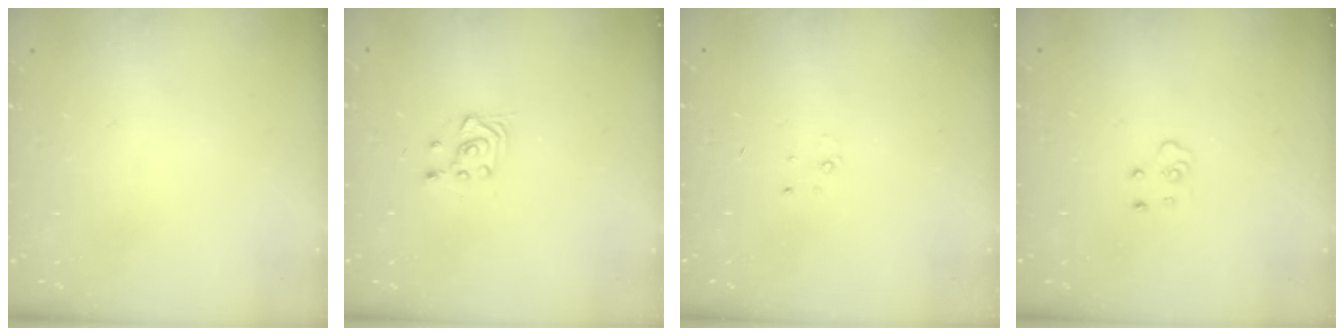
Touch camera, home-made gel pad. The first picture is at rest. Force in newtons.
{"total": 3.0, "press": 2.8, "slide": 1.0}
{"total": 2.3, "press": 2.3, "slide": 0.3}
{"total": 4.4, "press": 4.3, "slide": 0.3}